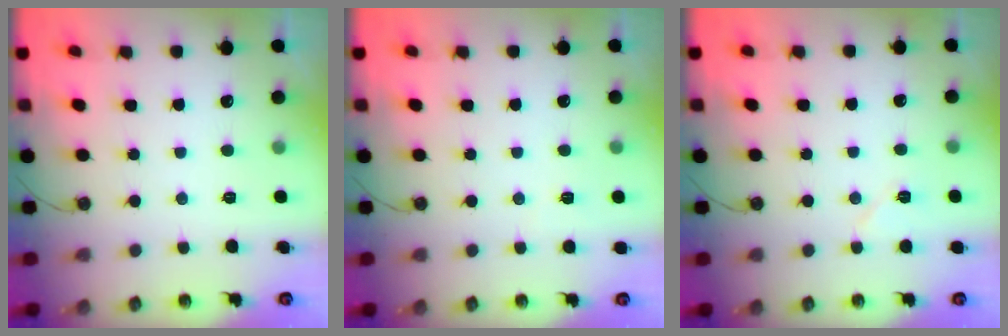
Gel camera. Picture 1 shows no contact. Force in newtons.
{"total": 2.3, "press": 1.3, "slide": 1.9}
{"total": 5.9, "press": 5.9, "slide": 0.9}